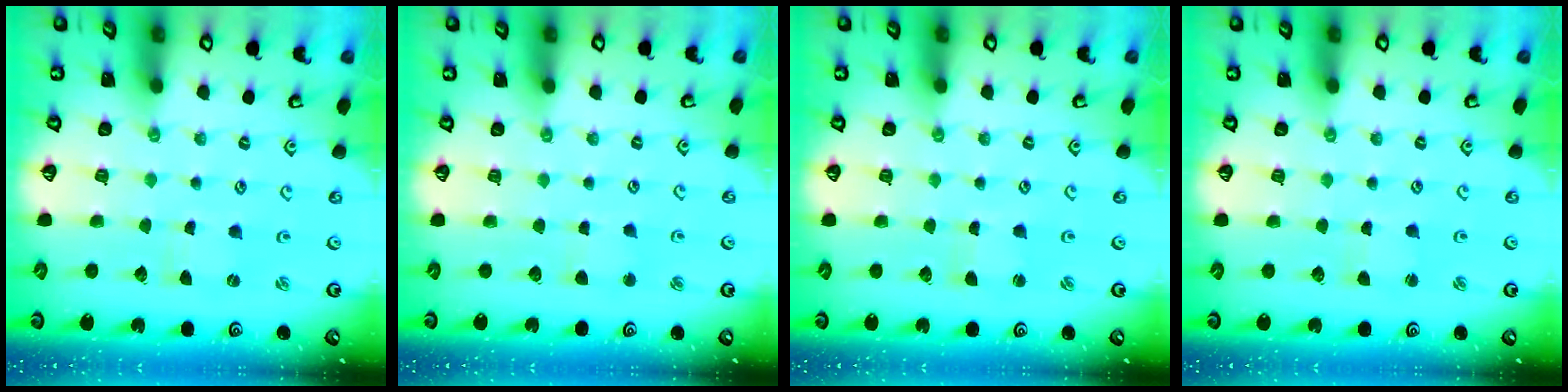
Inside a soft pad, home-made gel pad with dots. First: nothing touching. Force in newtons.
{"total": 3.2, "press": 3.2, "slide": 0.3}
{"total": 0.6, "press": 0.5, "slide": 0.2}
{"total": 2.2, "press": 2.1, "slide": 0.3}